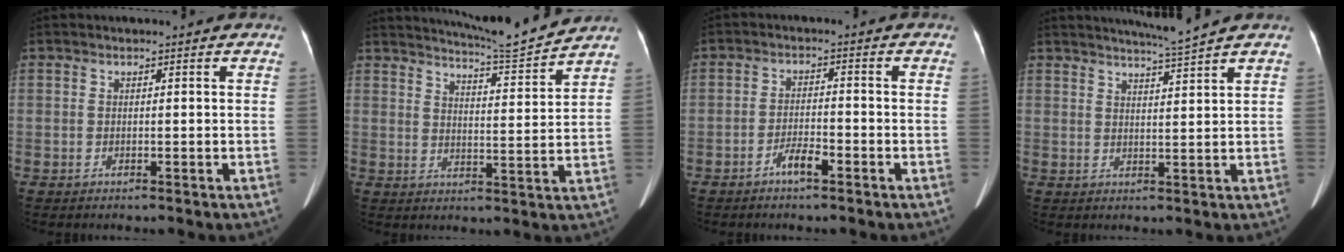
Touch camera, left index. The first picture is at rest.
{"total": 9.5, "force": [9.1, -1.6, 2.0], "torque": [-0.041, -0.022, 0.139]}
{"total": 3.2, "force": [-2.2, 0.6, 2.2], "torque": [-0.040, 0.002, -0.041]}
{"total": 4.3, "force": [3.8, -1.7, 1.2], "torque": [-0.021, -0.011, 0.066]}